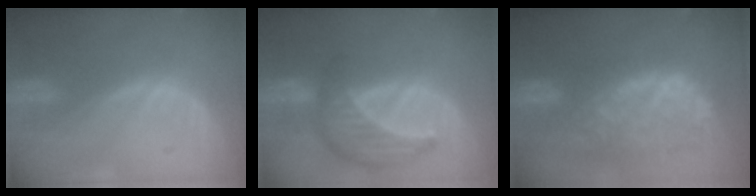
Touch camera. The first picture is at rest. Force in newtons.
{"total": 8.7, "press": 7.8, "slide": 3.8}
{"total": 12.4, "press": 10.2, "slide": 7.1}